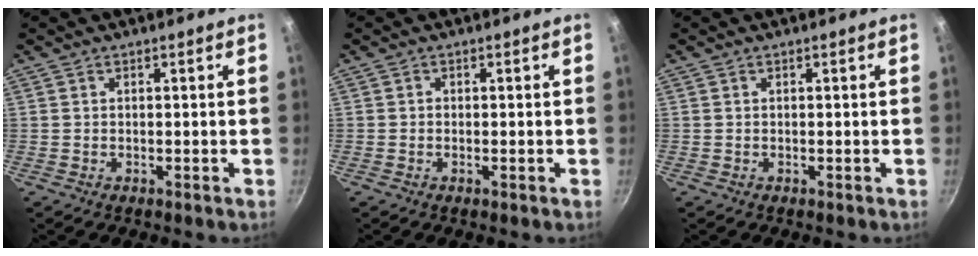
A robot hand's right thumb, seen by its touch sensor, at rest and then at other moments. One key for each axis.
{"total": 0.6, "fx": -0.3, "fy": 0.2, "fz": 0.5, "tx": -0.012, "ty": 0.002, "tz": -0.008}
{"total": 0.0}